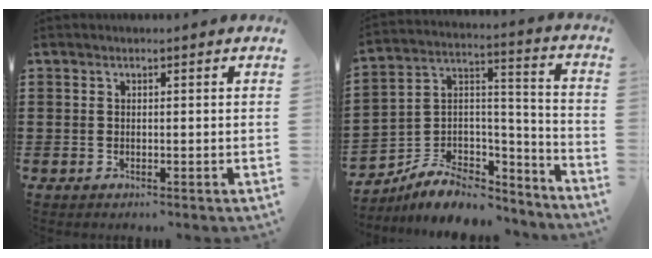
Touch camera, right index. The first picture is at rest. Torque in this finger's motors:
{"motor_torque": [-1.09, 1.04, -1.06, -0.21]}